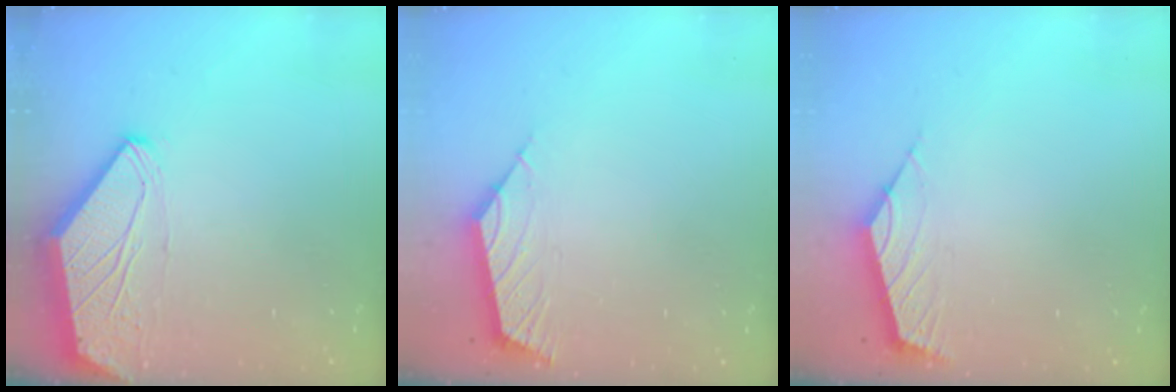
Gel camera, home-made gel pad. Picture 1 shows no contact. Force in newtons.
{"total": 3.0, "press": 2.9, "slide": 0.8}
{"total": 2.4, "press": 2.3, "slide": 0.6}